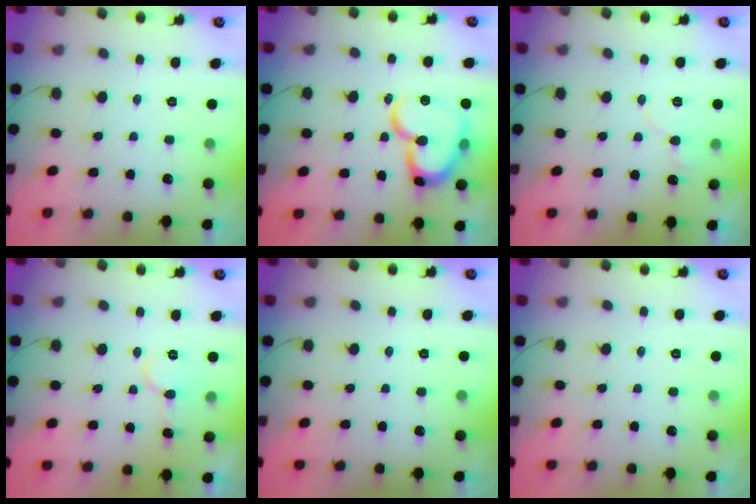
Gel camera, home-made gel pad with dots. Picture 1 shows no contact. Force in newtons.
{"total": 17.7, "press": 17.6, "slide": 2.0}
{"total": 6.4, "press": 6.4, "slide": 0.5}
{"total": 6.6, "press": 6.6, "slide": 0.6}
{"total": 0.0}
{"total": 0.0}